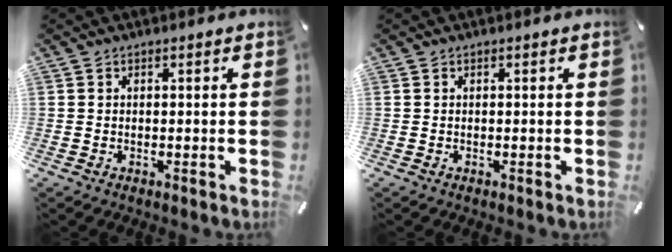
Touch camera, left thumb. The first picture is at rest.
{"total": 0.0}